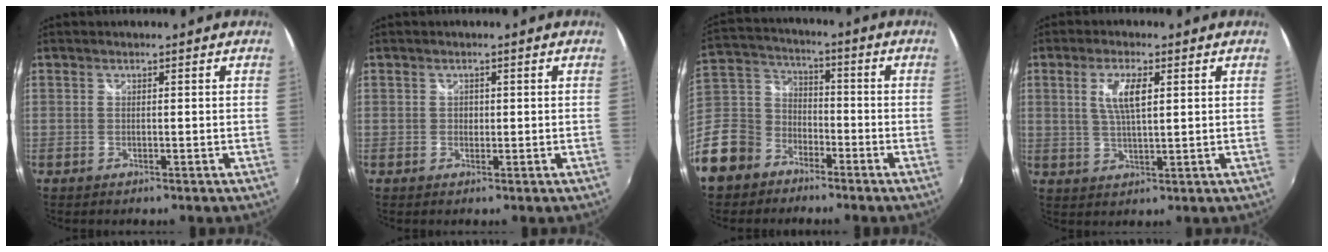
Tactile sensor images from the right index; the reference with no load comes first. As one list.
[{"total": 1.1, "force": [-0.1, 1.0, 0.2], "torque": [0.000, -0.001, -0.003]}, {"total": 16.6, "force": [-9.8, 12.0, 6.1], "torque": [-0.179, 0.031, -0.180]}, {"total": 5.9, "force": [1.8, 1.7, 5.4], "torque": [-0.102, 0.000, 0.035]}]